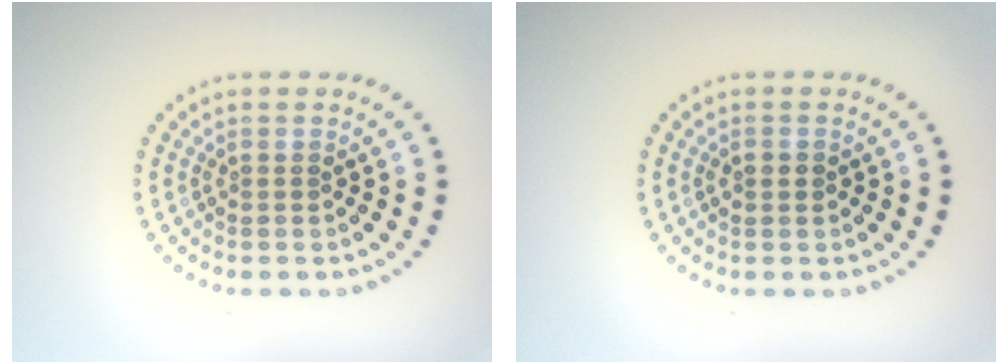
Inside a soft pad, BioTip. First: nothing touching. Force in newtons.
{"total": 1.3, "press": 1.3, "slide": 0.2}